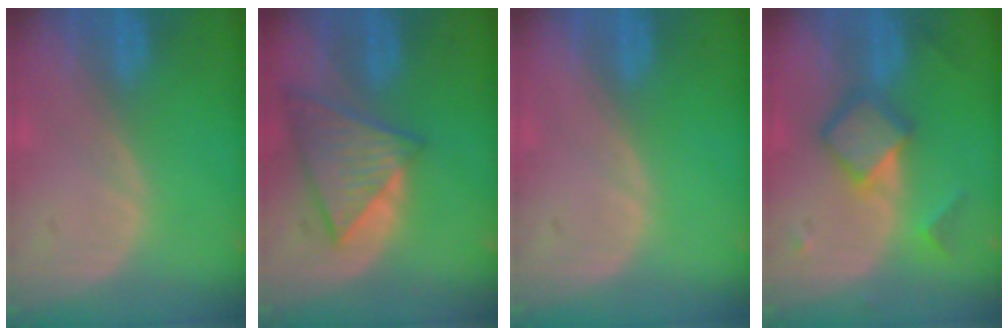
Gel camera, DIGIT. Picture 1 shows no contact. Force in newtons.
{"total": 8.6, "press": 7.5, "slide": 4.2}
{"total": 0.0}
{"total": 5.8, "press": 5.8, "slide": 0.1}